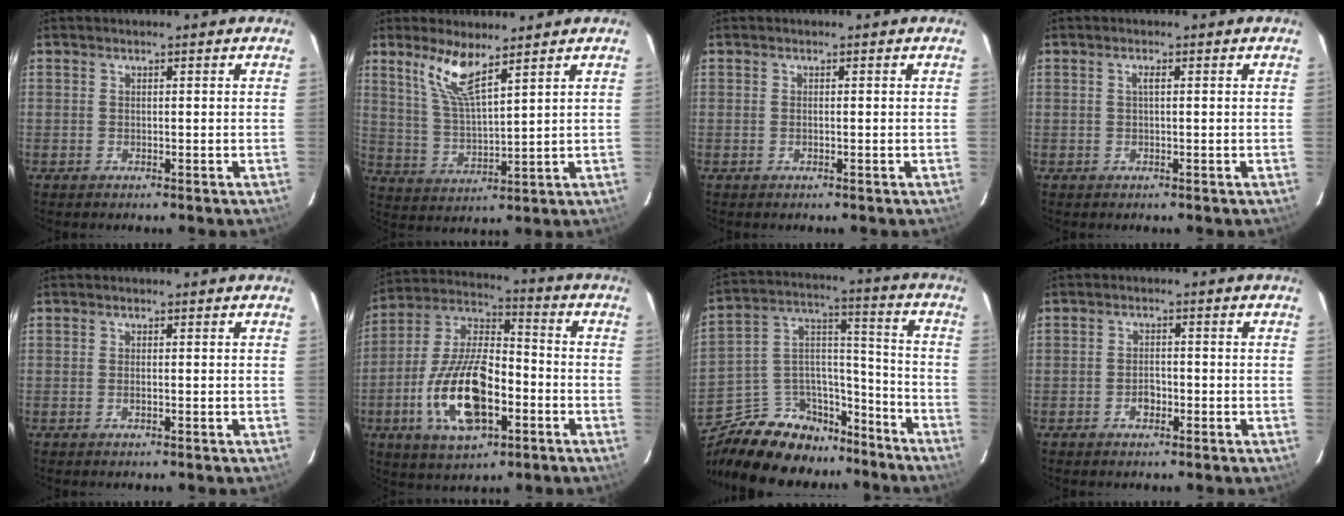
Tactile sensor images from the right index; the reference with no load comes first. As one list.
[{"total": 8.2, "force": [5.6, 1.3, 5.9], "torque": [-0.118, -0.002, 0.119]}, {"total": 0.0}, {"total": 1.0, "force": [0.2, 0.0, 0.9], "torque": [-0.018, 0.003, 0.002]}, {"total": 0.6, "force": [-0.2, 0.0, 0.5], "torque": [-0.010, -0.001, -0.004]}, {"total": 18.5, "force": [-6.3, 8.5, 15.2], "torque": [-0.313, -0.001, -0.112]}, {"total": 20.0, "force": [-15.1, 11.1, 7.0], "torque": [-0.160, 0.076, -0.229]}, {"total": 2.5, "force": [-1.3, 1.7, 1.4], "torque": [-0.027, 0.005, -0.022]}]